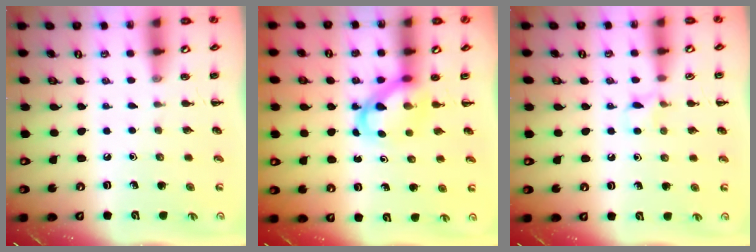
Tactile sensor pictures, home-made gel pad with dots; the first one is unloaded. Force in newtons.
{"total": 5.2, "press": 5.1, "slide": 1.0}
{"total": 6.2, "press": 5.9, "slide": 1.9}